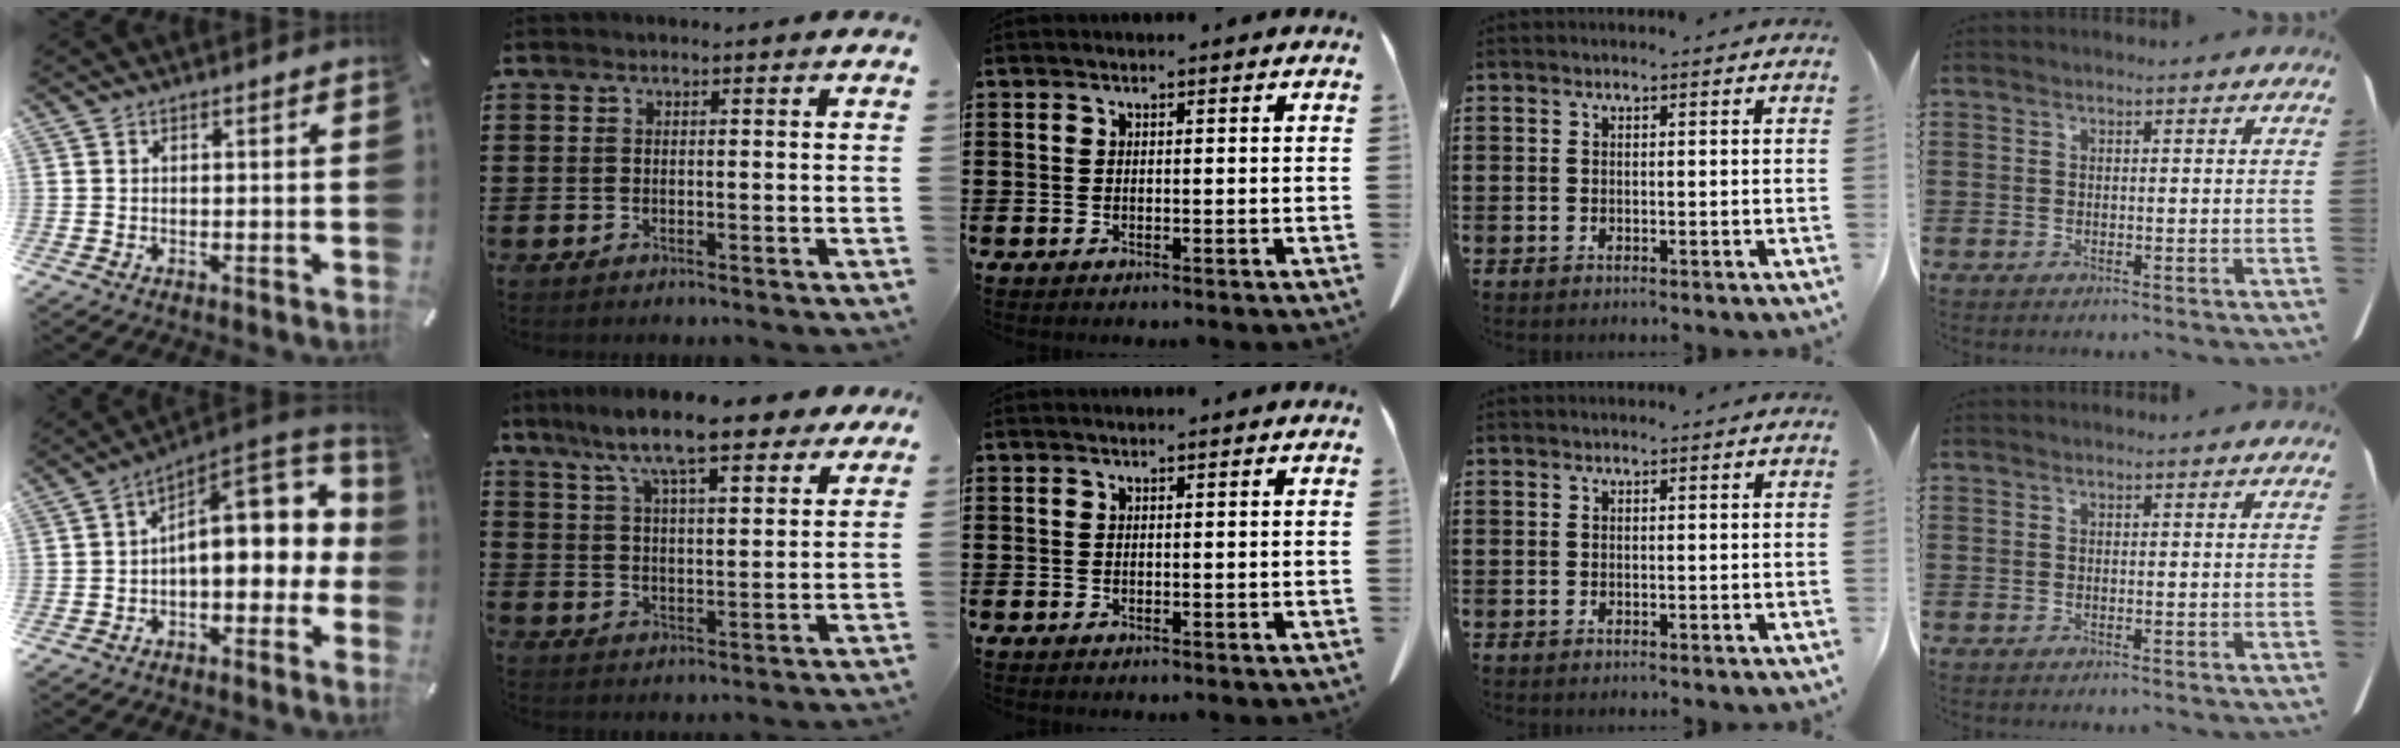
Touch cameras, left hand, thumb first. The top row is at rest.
{"thumb": {"total": 13.3, "force": [3.6, 7.4, 10.4], "torque": [-0.125, -0.037, 0.058]}, "index": {"total": 11.2, "force": [8.9, 1.9, 6.5], "torque": [-0.148, -0.027, 0.153]}}